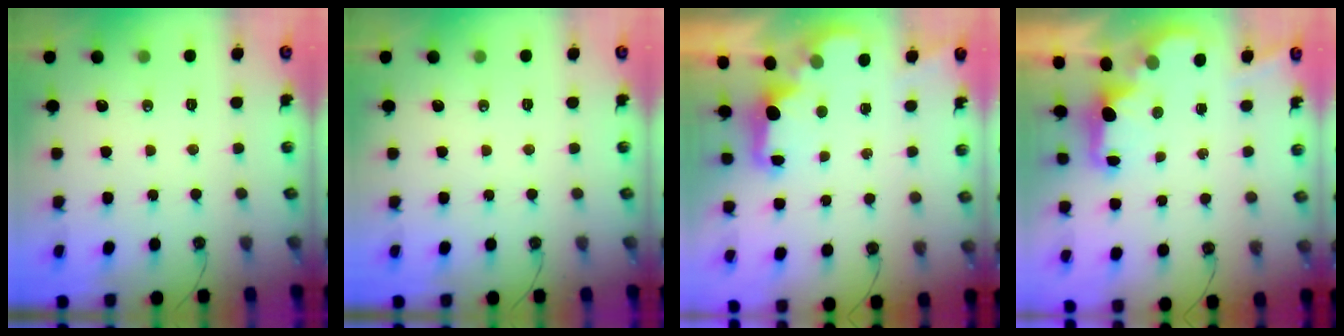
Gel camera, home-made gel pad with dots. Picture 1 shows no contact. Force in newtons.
{"total": 0.0}
{"total": 2.3, "press": 2.2, "slide": 0.7}
{"total": 1.9, "press": 1.7, "slide": 0.7}